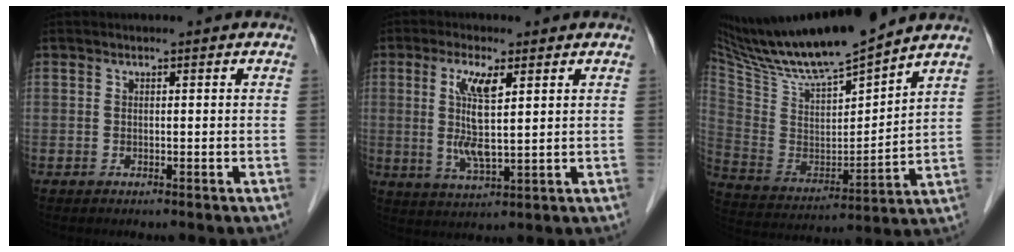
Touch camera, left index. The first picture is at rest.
{"total": 7.3, "force": [1.9, 0.9, 7.0], "torque": [-0.146, -0.007, 0.038]}
{"total": 18.5, "force": [16.4, 0.8, 8.5], "torque": [-0.160, -0.005, 0.299]}